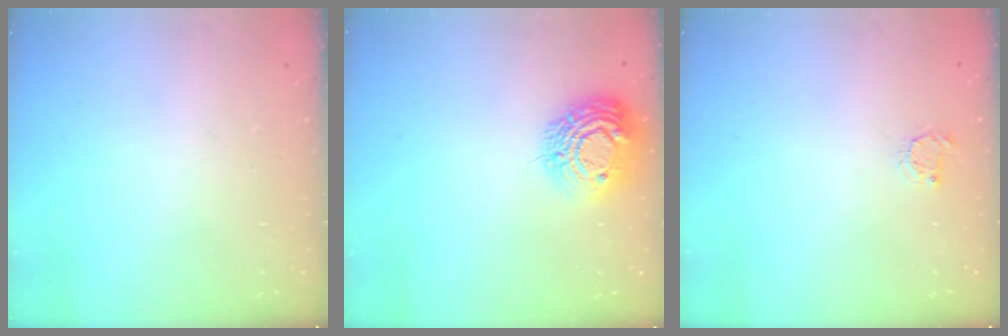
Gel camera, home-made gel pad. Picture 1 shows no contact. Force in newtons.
{"total": 13.8, "press": 13.8, "slide": 1.0}
{"total": 2.9, "press": 2.8, "slide": 0.4}